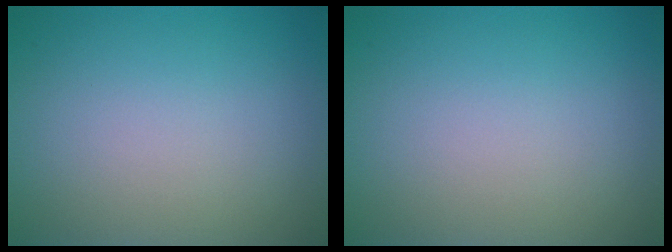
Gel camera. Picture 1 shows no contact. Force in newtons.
{"total": 0.0}